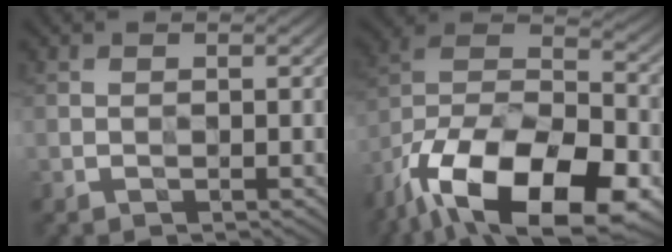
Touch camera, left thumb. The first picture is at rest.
{"total": 21.2, "force": [-13.6, 10.0, 12.8], "torque": [-0.243, -0.049, -0.203]}